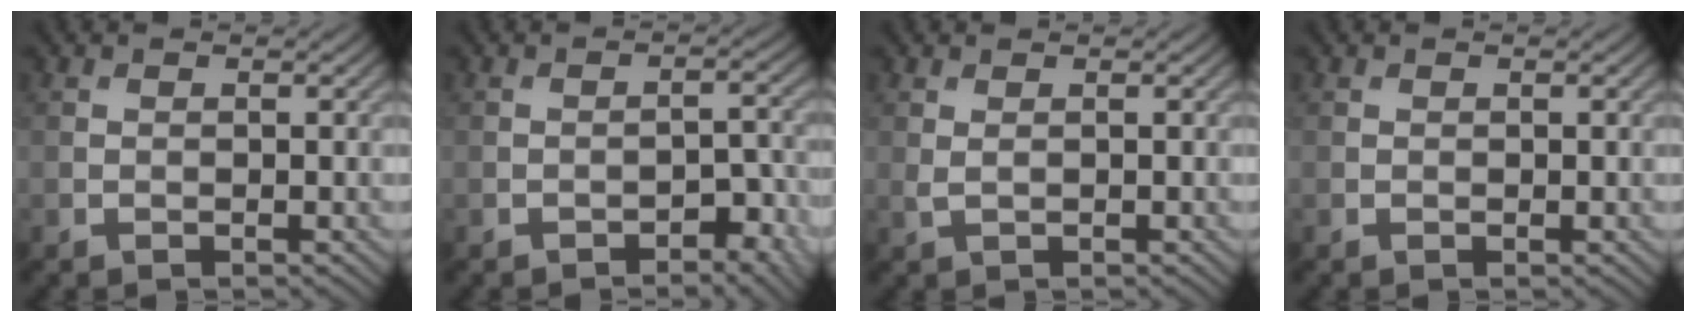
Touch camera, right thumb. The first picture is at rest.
{"total": 3.7, "force": [-2.1, 1.6, 2.6], "torque": [-0.032, 0.007, -0.029]}
{"total": 0.8, "force": [0.4, 0.3, 0.7], "torque": [-0.022, 0.000, 0.011]}
{"total": 0.0}